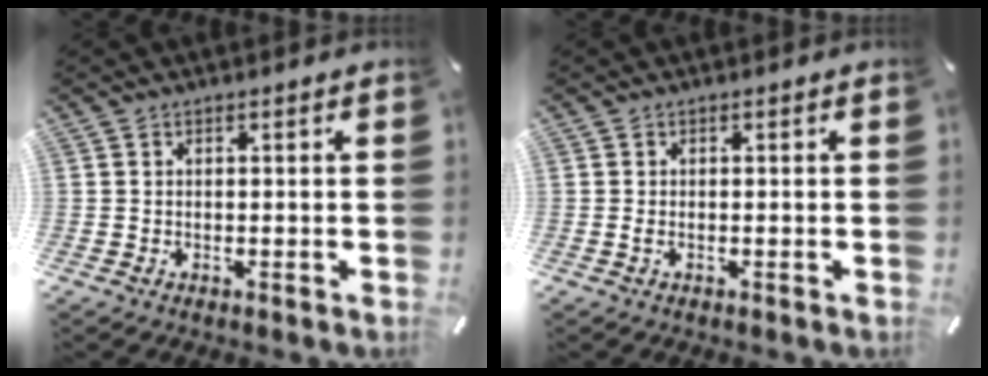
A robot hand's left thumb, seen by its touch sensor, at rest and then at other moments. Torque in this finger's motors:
{"motor_torque": [0.05, -0.01, 0.10, 0.07, 0.02]}